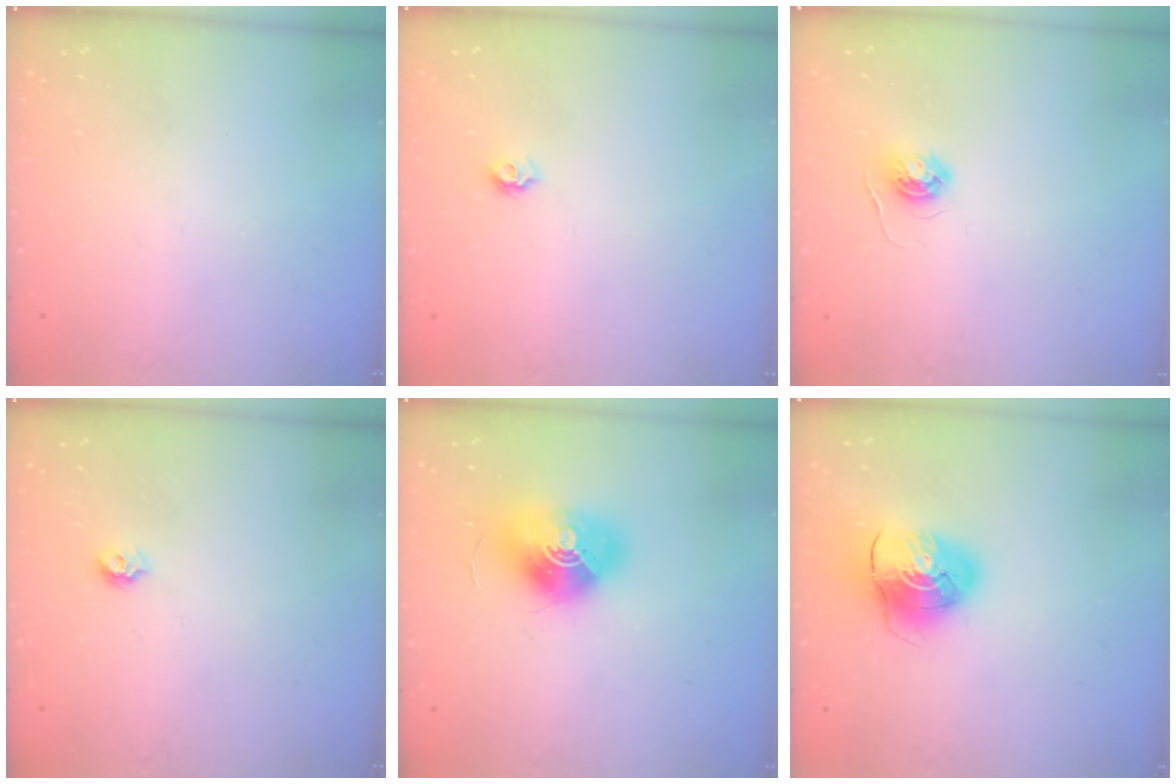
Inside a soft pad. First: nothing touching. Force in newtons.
{"total": 4.6, "press": 4.6, "slide": 0.6}
{"total": 4.0, "press": 4.0, "slide": 0.4}
{"total": 5.9, "press": 5.8, "slide": 0.7}
{"total": 16.2, "press": 16.2, "slide": 0.5}
{"total": 8.9, "press": 8.9, "slide": 1.2}